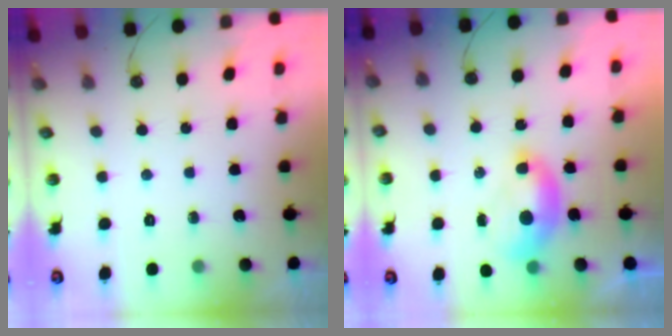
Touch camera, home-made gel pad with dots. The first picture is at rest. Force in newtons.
{"total": 1.5, "press": 1.4, "slide": 0.6}